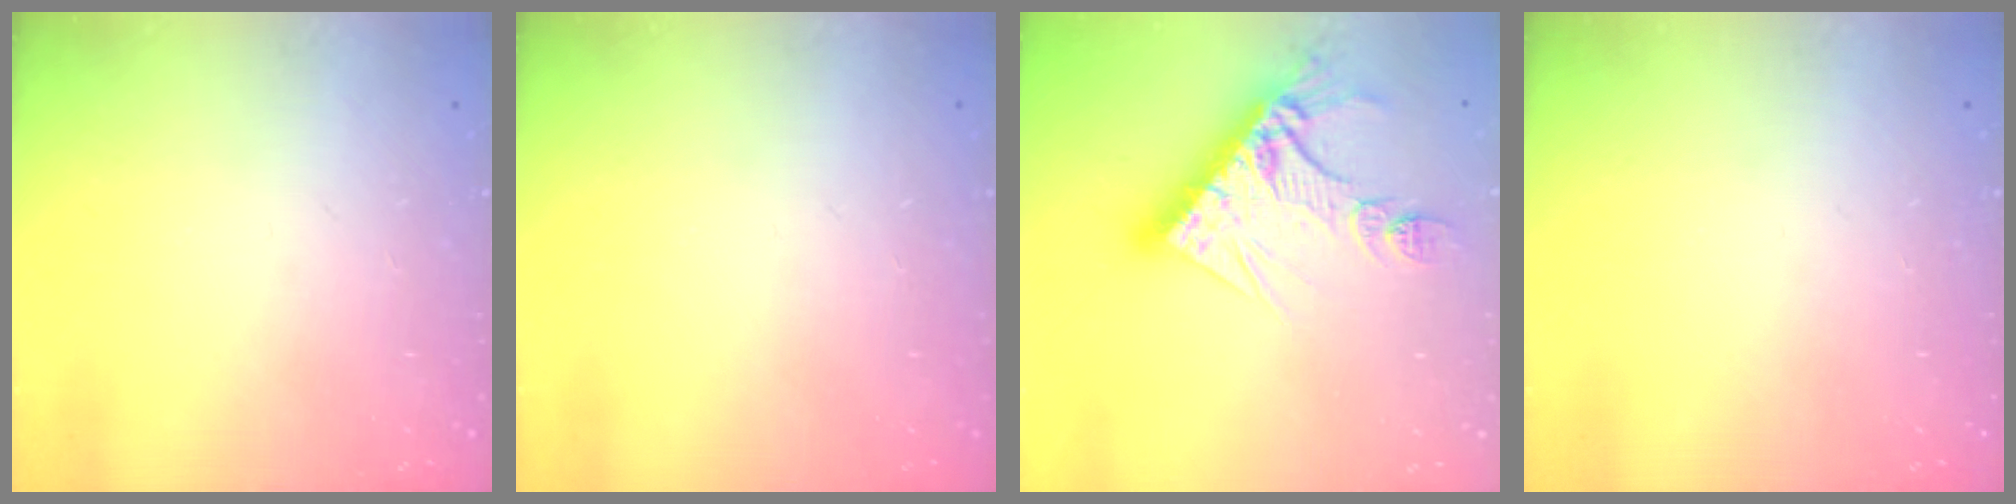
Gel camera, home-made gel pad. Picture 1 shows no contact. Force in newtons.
{"total": 0.0}
{"total": 14.2, "press": 14.2, "slide": 1.2}
{"total": 0.0}